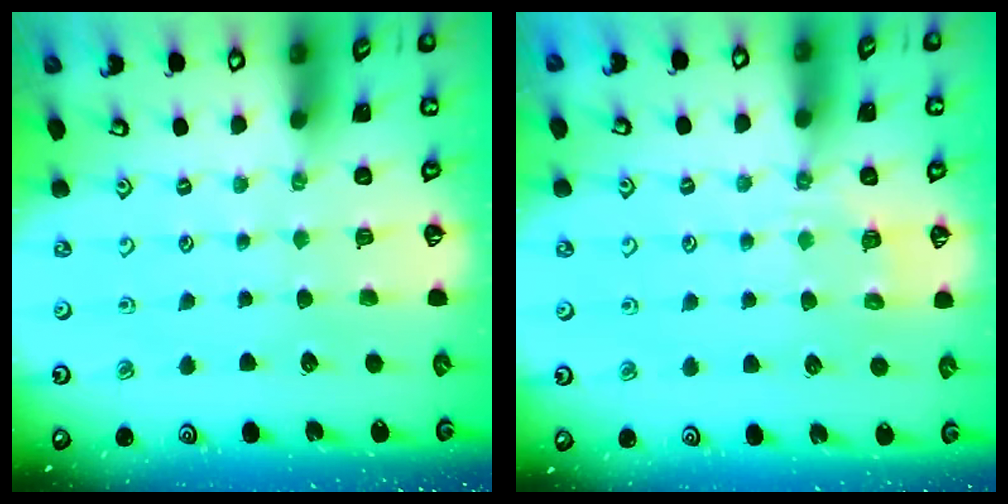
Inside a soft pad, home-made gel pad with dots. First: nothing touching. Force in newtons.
{"total": 5.1, "press": 5.0, "slide": 1.0}